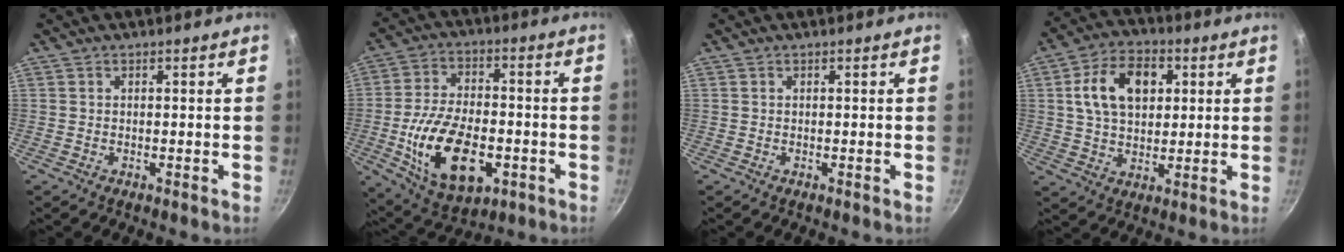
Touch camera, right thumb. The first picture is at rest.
{"total": 18.1, "force": [-4.7, 10.2, 14.2], "torque": [-0.247, 0.013, -0.071]}
{"total": 0.0}
{"total": 13.0, "force": [3.2, 8.7, 9.1], "torque": [-0.131, 0.006, 0.048]}